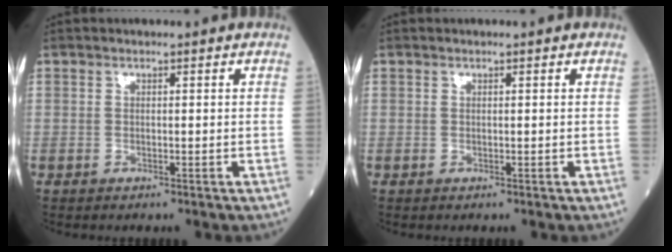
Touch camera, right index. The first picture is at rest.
{"total": 0.0}